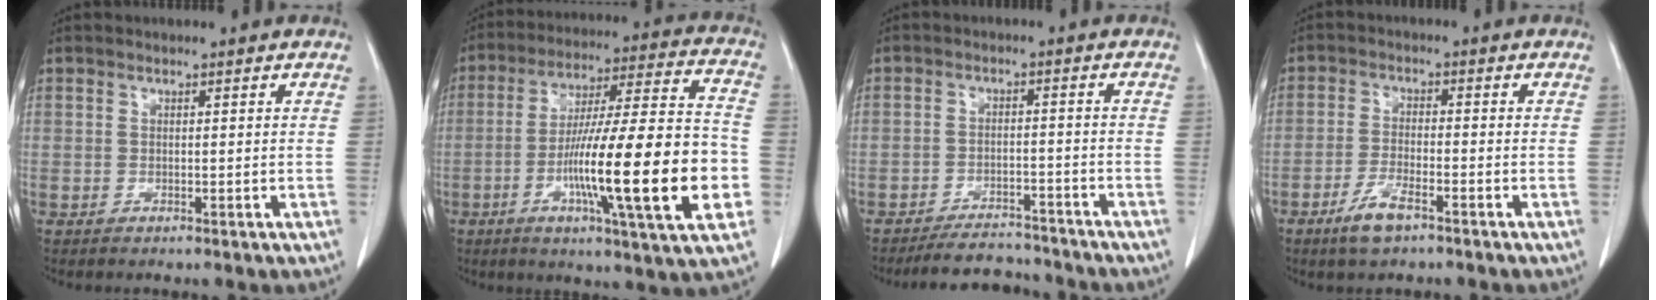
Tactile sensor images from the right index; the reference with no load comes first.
{"total": 23.1, "force": [-5.8, 1.3, 22.3], "torque": [-0.332, -0.005, -0.089]}
{"total": 6.5, "force": [-6.1, 2.1, 0.5], "torque": [-0.003, 0.004, -0.096]}
{"total": 5.0, "force": [-3.3, 1.2, 3.5], "torque": [-0.077, -0.004, -0.061]}